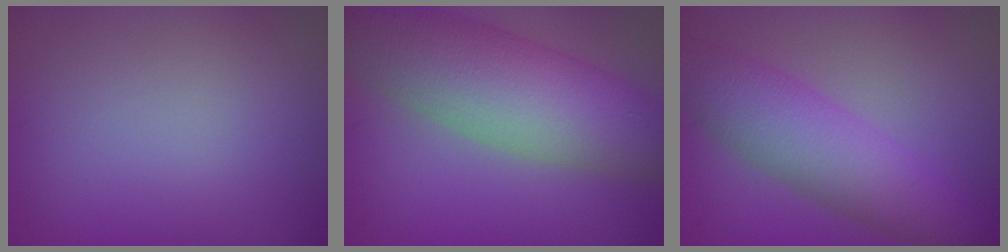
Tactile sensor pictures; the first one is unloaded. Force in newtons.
{"total": 10.5, "press": 10.4, "slide": 0.7}
{"total": 6.6, "press": 6.6, "slide": 0.4}